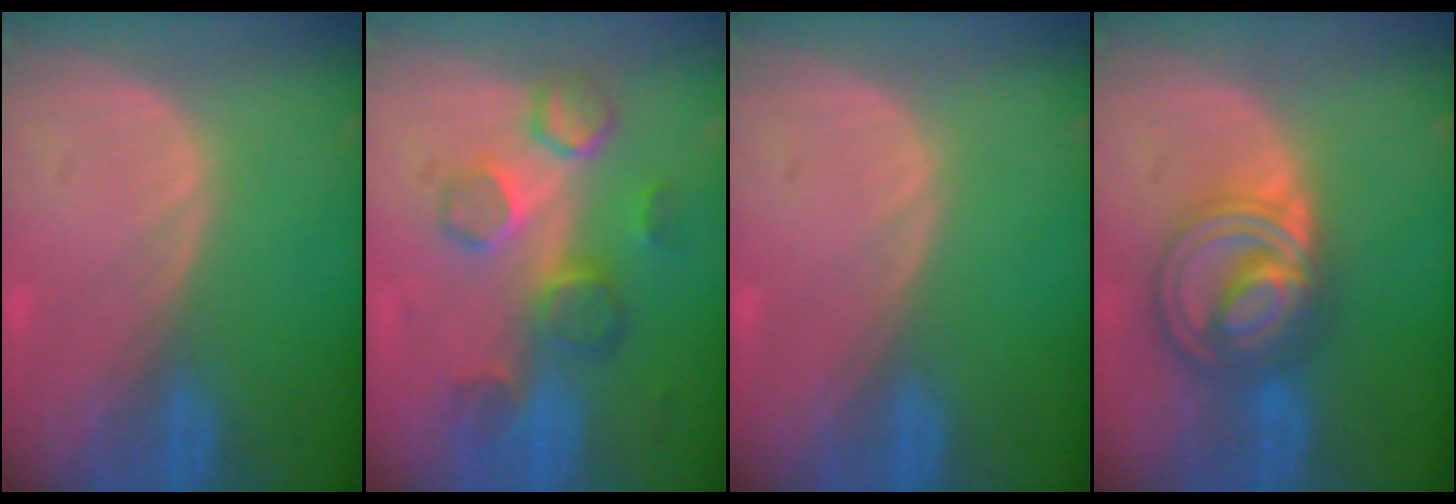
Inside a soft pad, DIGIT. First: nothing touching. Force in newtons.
{"total": 8.4, "press": 7.6, "slide": 3.6}
{"total": 0.0}
{"total": 8.3, "press": 8.3, "slide": 0.6}